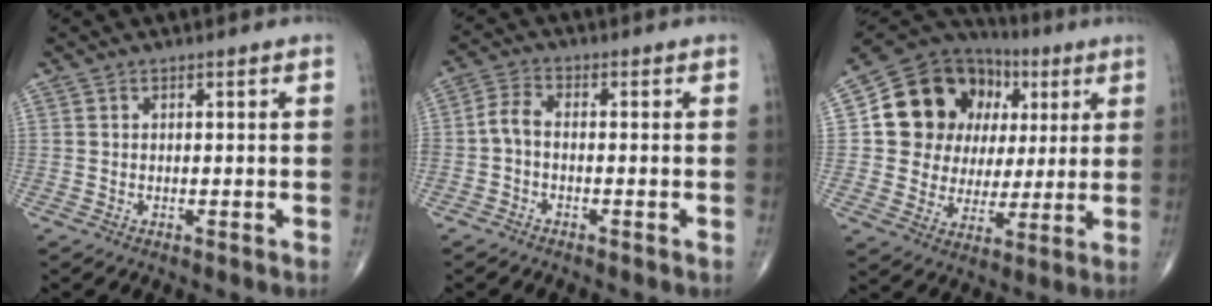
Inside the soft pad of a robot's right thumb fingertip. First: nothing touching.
{"total": 3.7, "force": [-1.1, 1.9, 2.9], "torque": [-0.064, 0.015, -0.033]}
{"total": 19.7, "force": [4.9, 16.4, 9.7], "torque": [-0.112, 0.029, 0.093]}